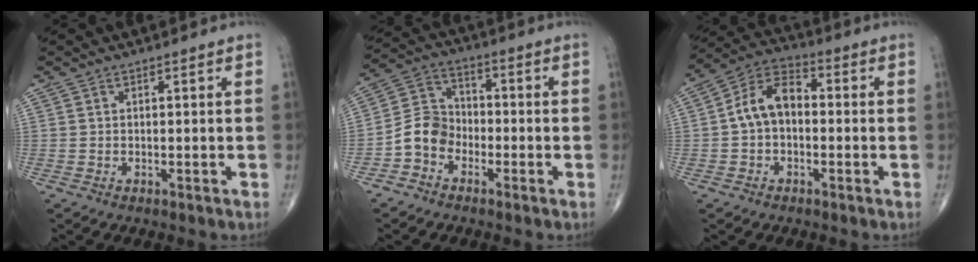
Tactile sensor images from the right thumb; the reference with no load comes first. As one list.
[{"total": 7.4, "force": [-3.2, 5.9, 3.2], "torque": [-0.045, 0.037, -0.074]}, {"total": 9.3, "force": [-0.3, 6.2, 6.9], "torque": [-0.112, 0.033, -0.020]}]